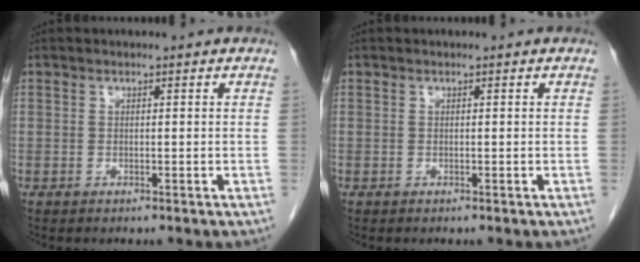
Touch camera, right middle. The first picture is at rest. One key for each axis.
{"total": 0.0}